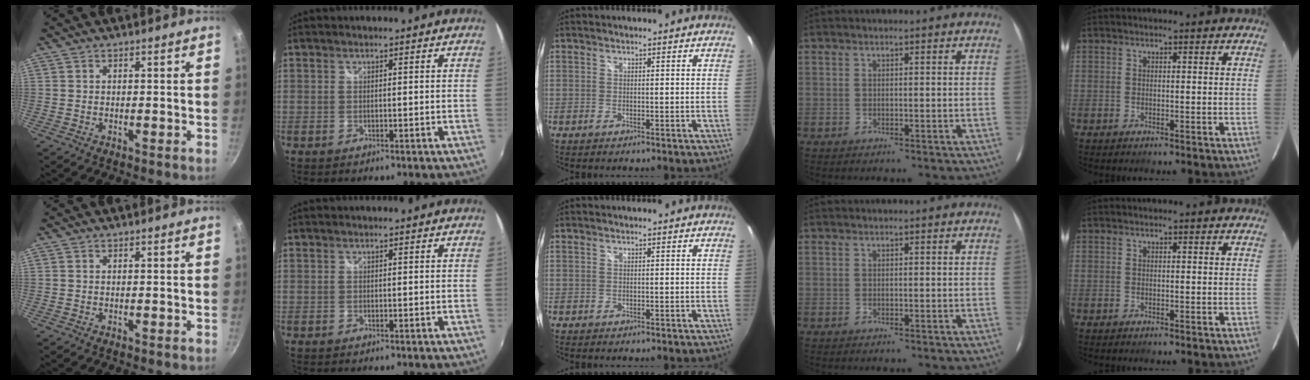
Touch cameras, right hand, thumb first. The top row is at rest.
{}